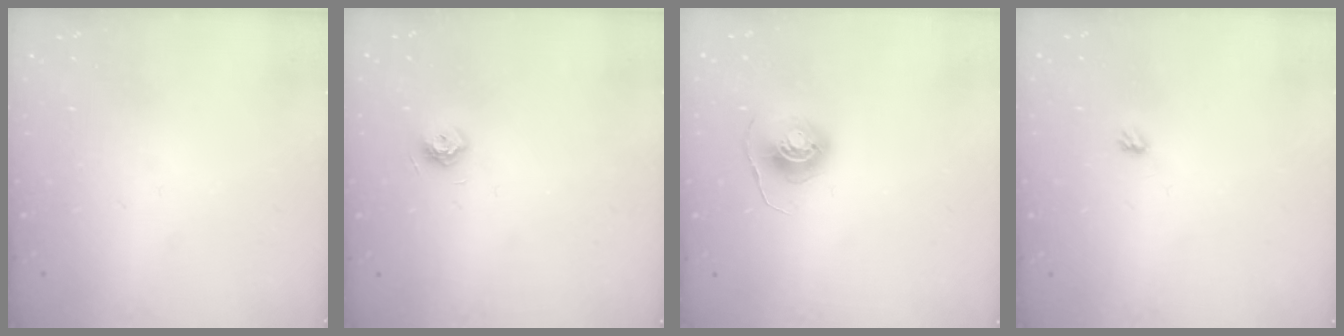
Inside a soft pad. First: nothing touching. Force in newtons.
{"total": 7.6, "press": 7.5, "slide": 1.1}
{"total": 6.1, "press": 6.1, "slide": 0.5}
{"total": 2.9, "press": 2.9, "slide": 0.5}